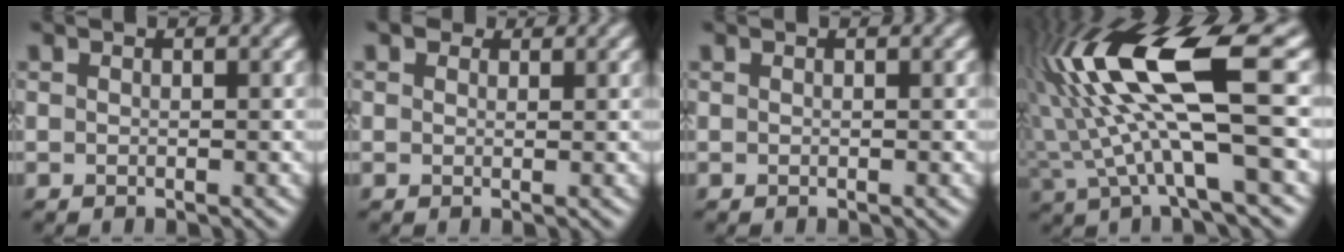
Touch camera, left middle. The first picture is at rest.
{"total": 1.2, "force": [0.9, 0.7, 0.2], "torque": [-0.003, 0.002, 0.006]}
{"total": 0.0}
{"total": 12.4, "force": [2.8, 3.3, 11.6], "torque": [-0.235, 0.008, 0.054]}